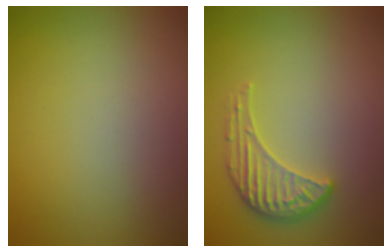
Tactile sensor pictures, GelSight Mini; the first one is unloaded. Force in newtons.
{"total": 3.4, "press": 3.2, "slide": 1.3}